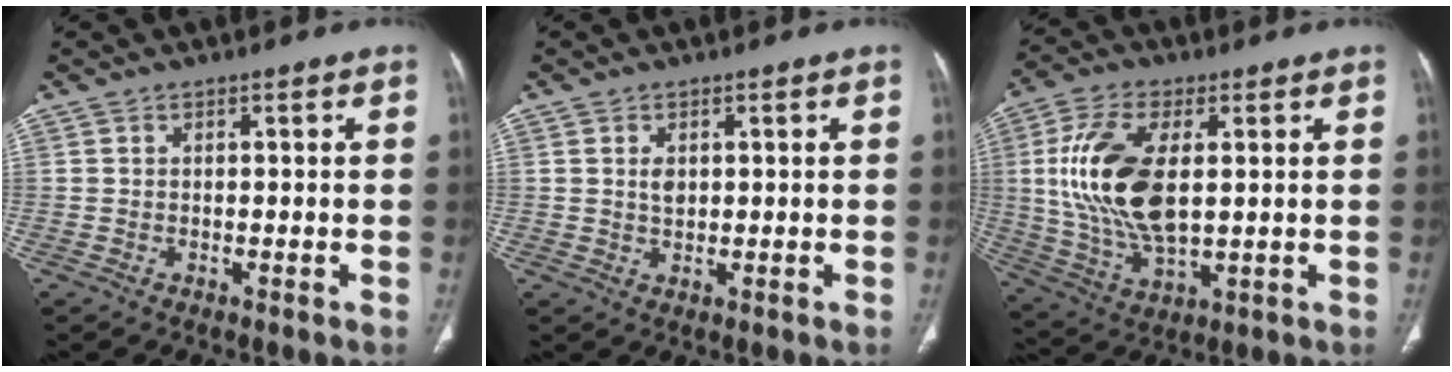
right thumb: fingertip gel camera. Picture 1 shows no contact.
{"total": 2.0, "force": [0.5, 1.3, 1.5], "torque": [-0.023, -0.004, 0.012]}
{"total": 17.3, "force": [2.3, 8.6, 14.8], "torque": [-0.302, -0.009, 0.050]}